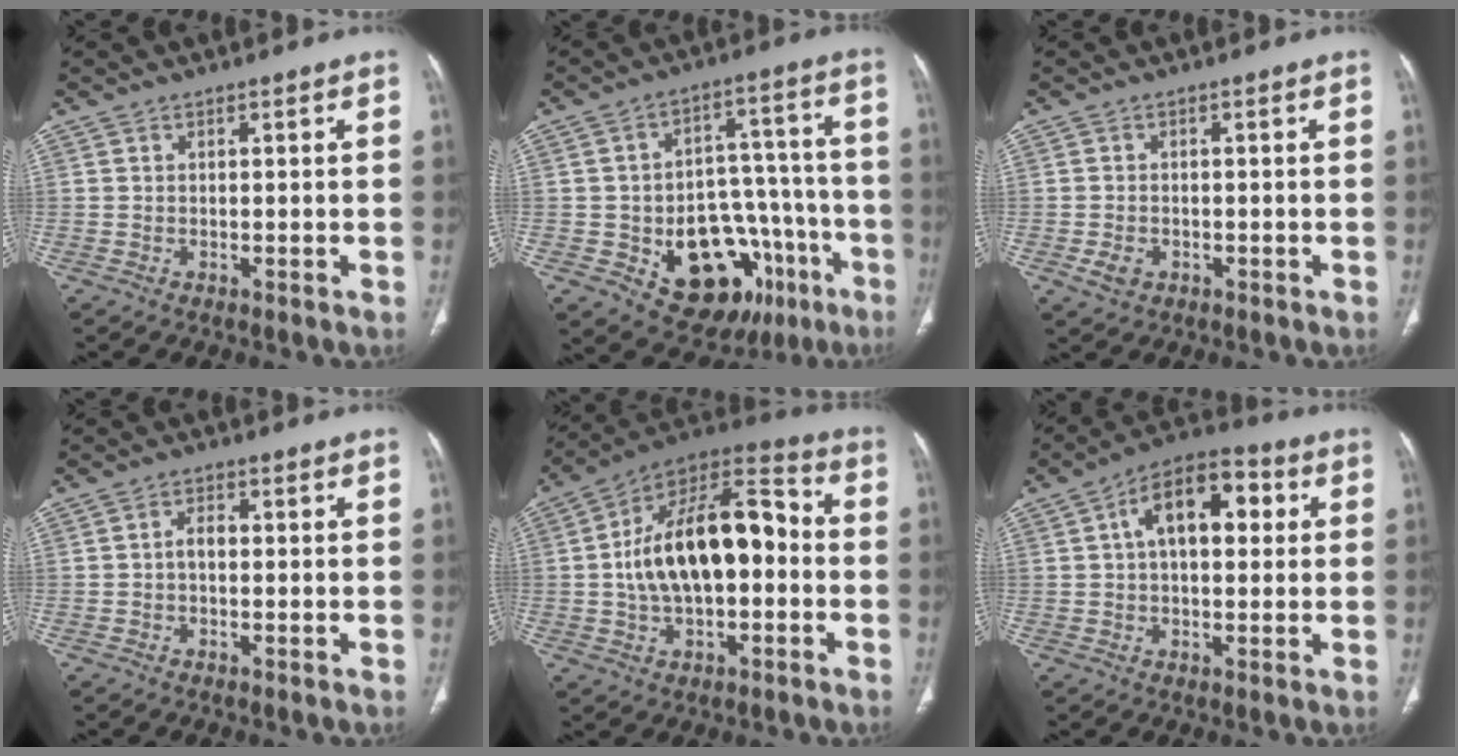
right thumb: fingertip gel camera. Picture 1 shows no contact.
{"total": 21.4, "force": [-8.8, 13.4, 14.2], "torque": [-0.157, 0.064, -0.107]}
{"total": 3.0, "force": [-1.1, 2.3, 1.7], "torque": [-0.030, 0.002, -0.012]}
{"total": 2.4, "force": [-0.3, 1.5, 1.8], "torque": [-0.027, 0.010, -0.009]}
{"total": 21.1, "force": [-0.5, 11.2, 17.8], "torque": [-0.285, 0.047, -0.013]}
{"total": 13.3, "force": [3.1, 7.3, 10.7], "torque": [-0.150, 0.028, 0.040]}